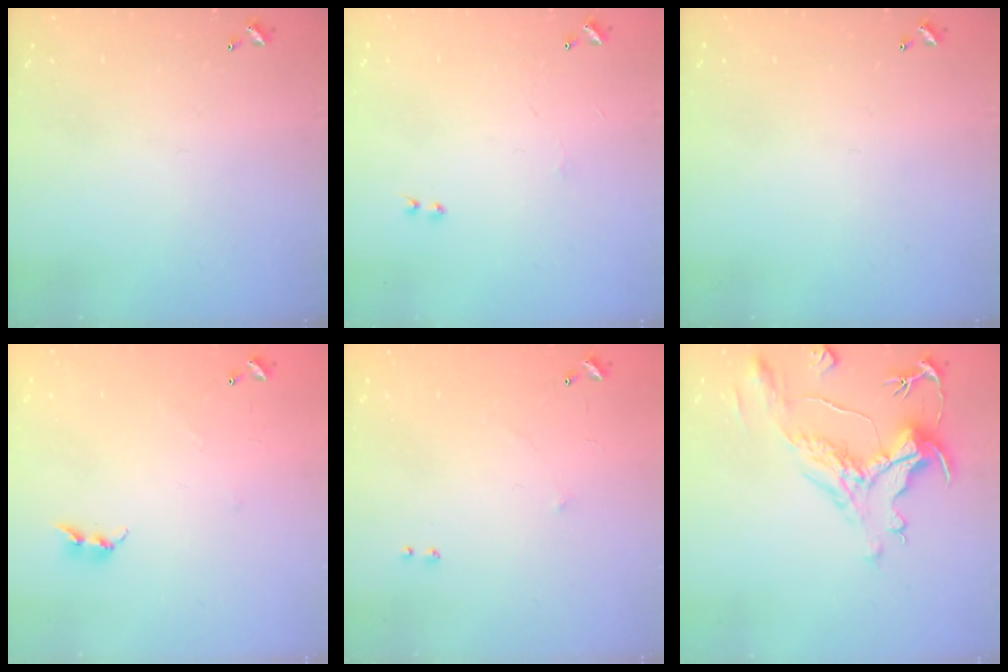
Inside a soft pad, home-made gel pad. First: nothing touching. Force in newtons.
{"total": 0.9, "press": 0.8, "slide": 0.5}
{"total": 0.0}
{"total": 5.6, "press": 5.6, "slide": 0.2}
{"total": 6.1, "press": 6.0, "slide": 0.8}
{"total": 1.9, "press": 0.8, "slide": 1.7}